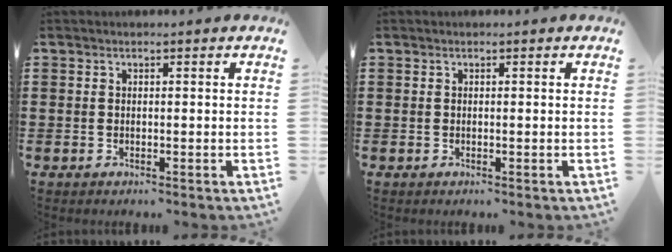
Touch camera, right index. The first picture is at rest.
{"total": 0.0}